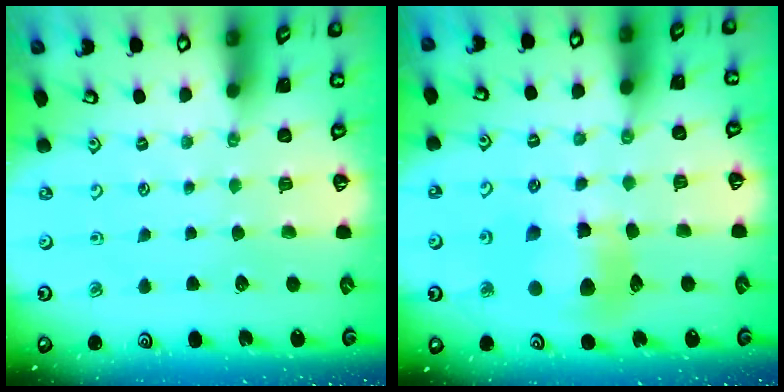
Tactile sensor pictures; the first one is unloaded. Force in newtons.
{"total": 11.3, "press": 11.2, "slide": 1.5}